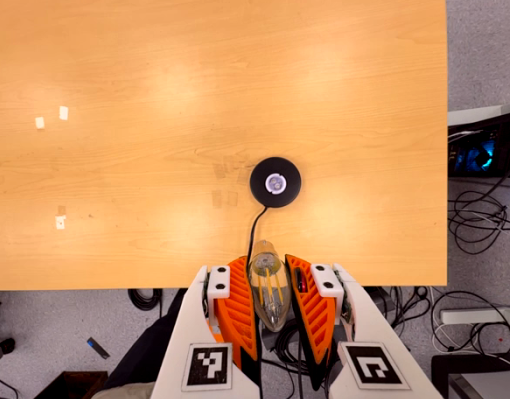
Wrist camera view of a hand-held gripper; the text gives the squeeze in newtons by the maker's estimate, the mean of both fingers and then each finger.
{"total": 18.9, "left": 20.7, "right": 17.1}